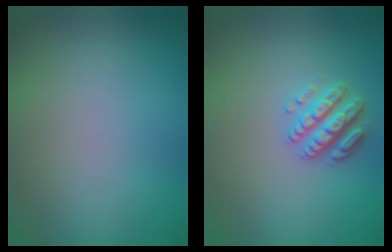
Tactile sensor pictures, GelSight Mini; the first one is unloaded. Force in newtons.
{"total": 2.9, "press": 2.8, "slide": 1.1}